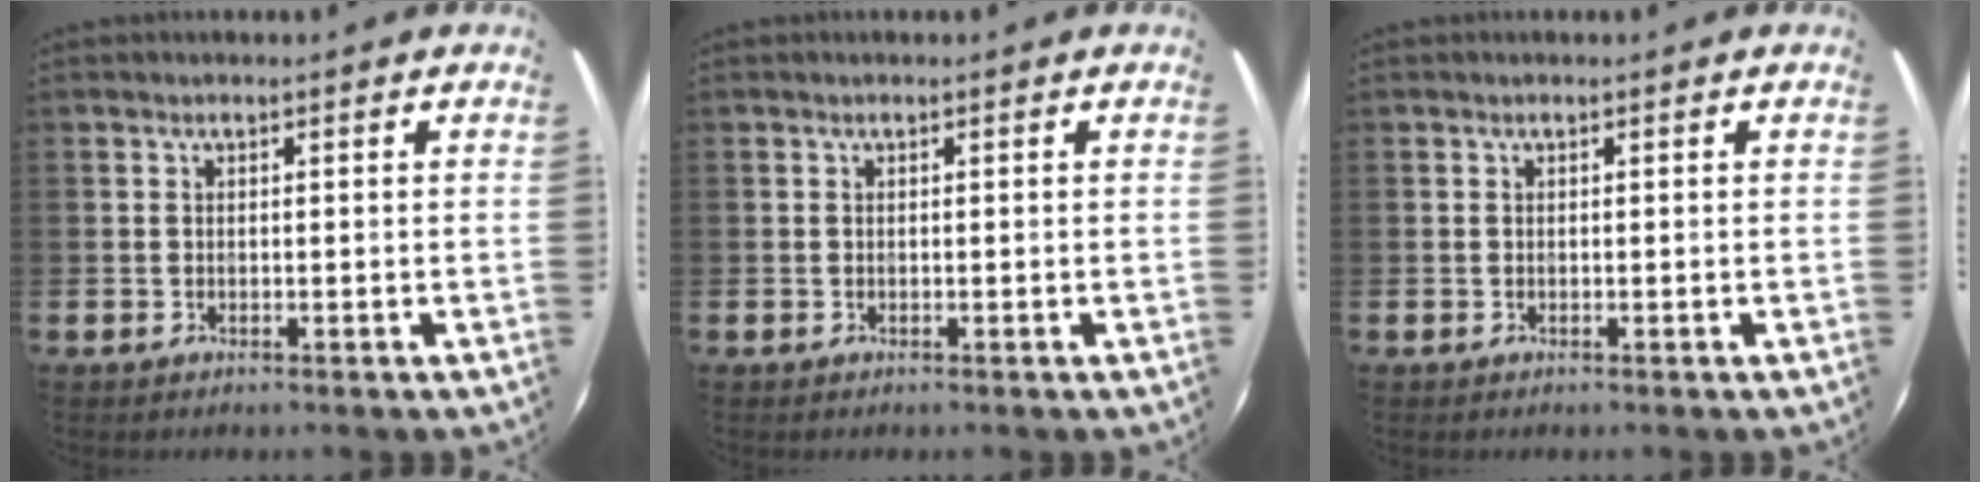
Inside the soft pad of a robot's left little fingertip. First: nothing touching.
{"total": 0.0}
{"total": 0.0}